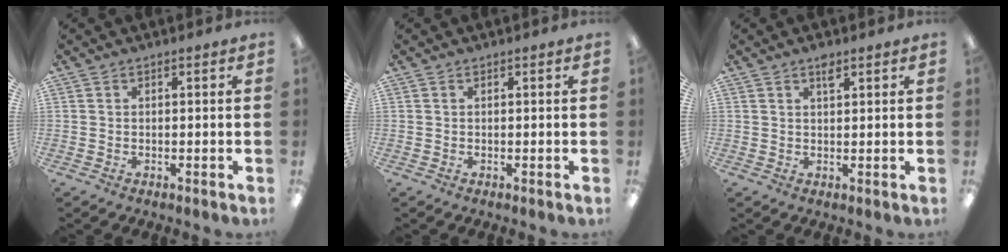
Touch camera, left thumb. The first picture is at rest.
{"total": 0.0}
{"total": 2.2, "force": [1.6, 0.7, 1.4], "torque": [-0.023, -0.001, 0.027]}